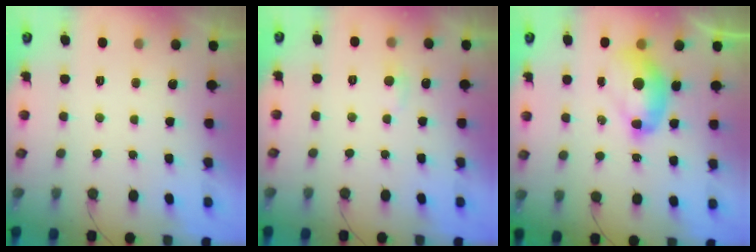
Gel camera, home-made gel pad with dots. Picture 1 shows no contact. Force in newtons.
{"total": 5.3, "press": 5.3, "slide": 0.7}
{"total": 10.3, "press": 10.3, "slide": 0.4}